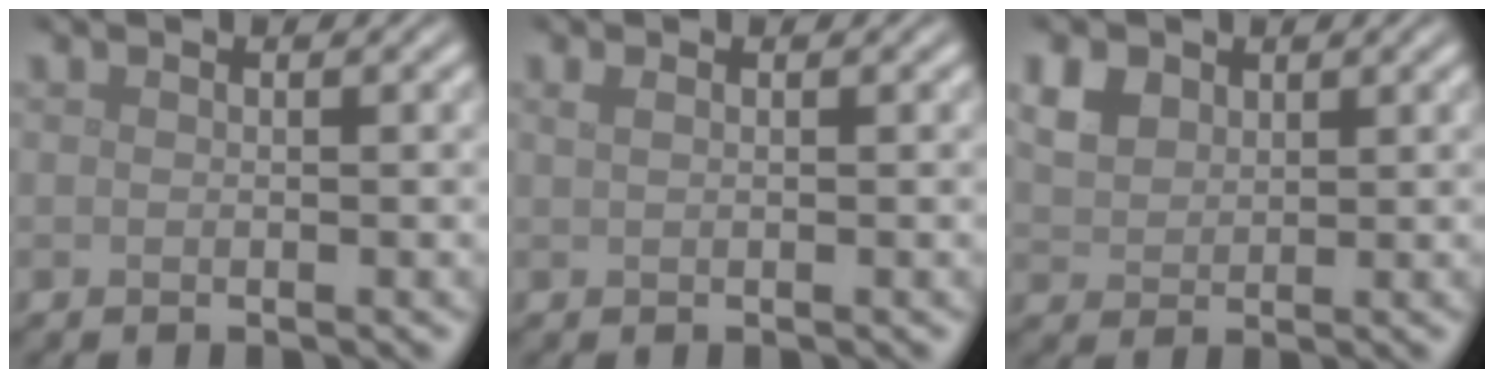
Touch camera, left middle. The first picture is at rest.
{"total": 0.8, "force": [0.4, 0.4, 0.6], "torque": [-0.011, 0.004, 0.007]}
{"total": 3.6, "force": [1.9, 2.5, 1.7], "torque": [-0.049, 0.007, 0.040]}